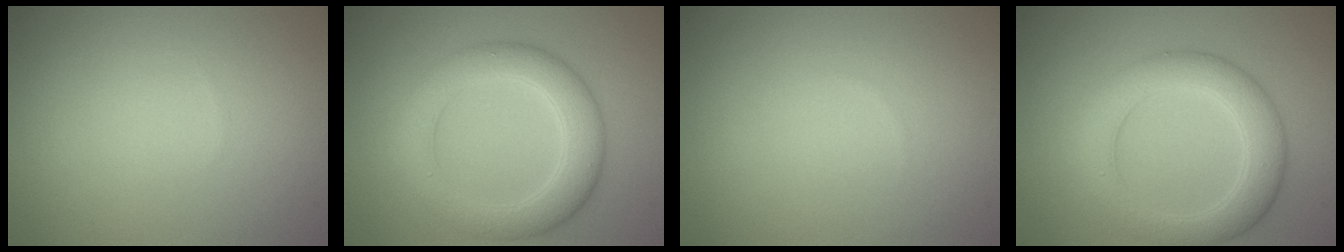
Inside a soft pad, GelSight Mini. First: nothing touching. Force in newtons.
{"total": 5.3, "press": 5.3, "slide": 0.1}
{"total": 0.0}
{"total": 5.2, "press": 5.2, "slide": 0.1}